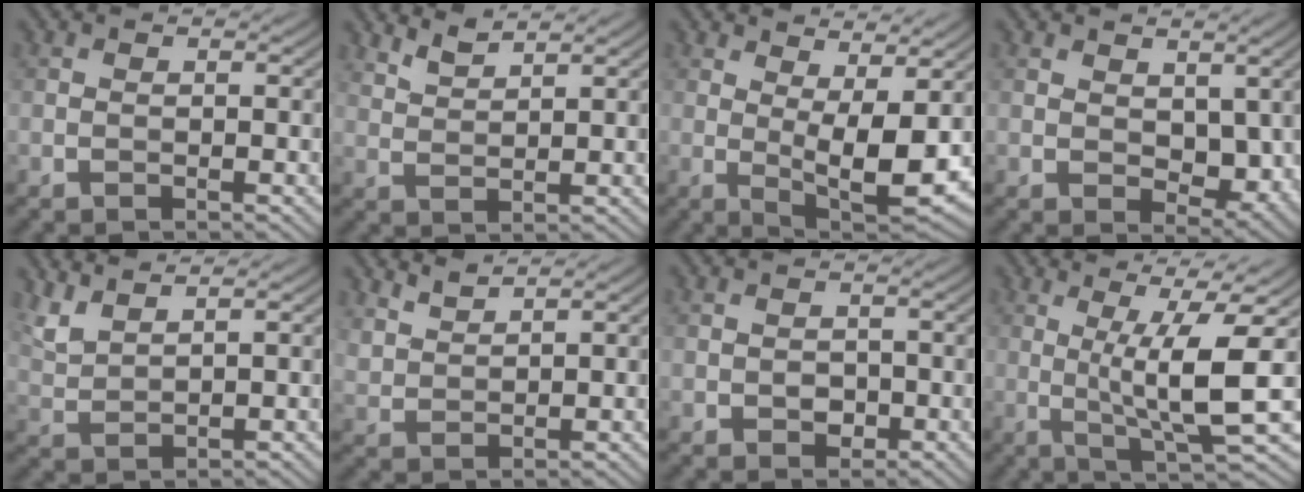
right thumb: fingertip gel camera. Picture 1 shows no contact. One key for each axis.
{"total": 3.4, "fx": 2.9, "fy": 0.6, "fz": 1.6, "tx": -0.030, "ty": 0.001, "tz": 0.064}
{"total": 8.0, "fx": 1.7, "fy": 2.6, "fz": 7.4, "tx": -0.124, "ty": -0.008, "tz": 0.033}
{"total": 4.9, "fx": 1.3, "fy": 3.2, "fz": 3.5, "tx": -0.067, "ty": -0.013, "tz": 0.027}
{"total": 4.0, "fx": 3.3, "fy": 0.8, "fz": 2.0, "tx": -0.058, "ty": 0.006, "tz": 0.075}
{"total": 3.4, "fx": 3.0, "fy": 0.7, "fz": 1.4, "tx": -0.035, "ty": 0.001, "tz": 0.072}
{"total": 1.8, "fx": -0.5, "fy": 1.5, "fz": 1.0, "tx": -0.018, "ty": -0.005, "tz": -0.010}
{"total": 9.4, "fx": 0.9, "fy": 1.2, "fz": 9.2, "tx": -0.161, "ty": 0.012, "tz": 0.019}